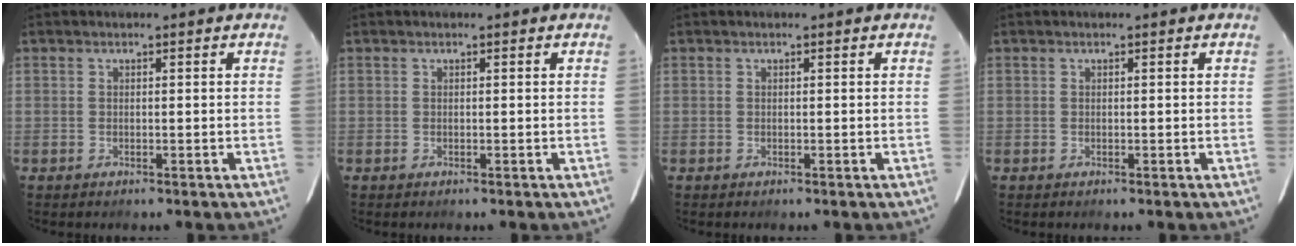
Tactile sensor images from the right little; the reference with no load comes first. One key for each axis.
{"total": 0.0}
{"total": 0.0}
{"total": 0.0}